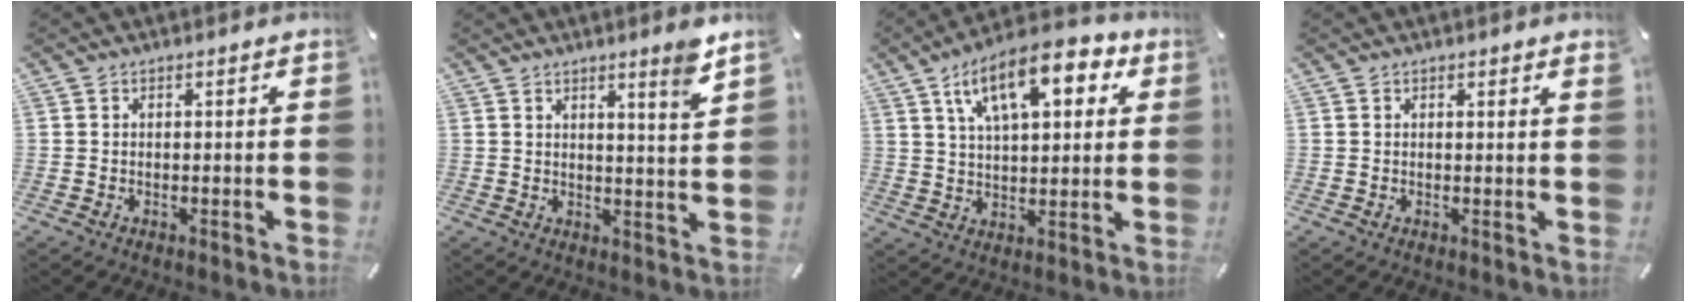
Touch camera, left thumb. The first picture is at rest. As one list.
[{"total": 5.7, "force": [4.4, -0.4, 3.6], "torque": [-0.058, -0.035, 0.070]}, {"total": 15.7, "force": [7.8, 7.2, 11.5], "torque": [-0.184, -0.013, 0.131]}, {"total": 0.7, "force": [0.6, 0.0, 0.4], "torque": [0.001, -0.004, 0.008]}]